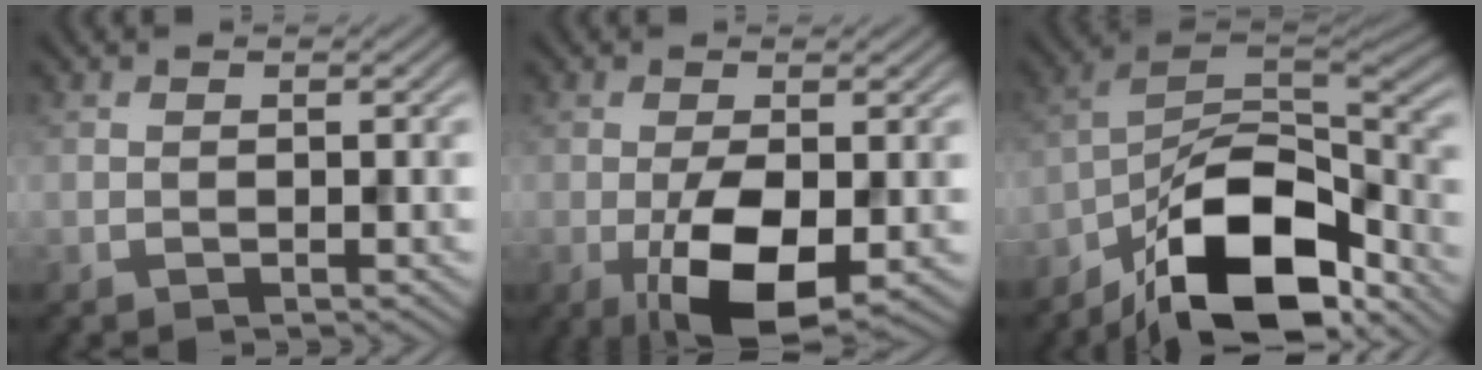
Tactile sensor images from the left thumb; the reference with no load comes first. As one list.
[{"total": 7.3, "force": [-2.1, 3.2, 6.3], "torque": [-0.117, -0.010, -0.035]}, {"total": 14.9, "force": [-9.5, 6.2, 9.7], "torque": [-0.170, -0.005, -0.189]}]